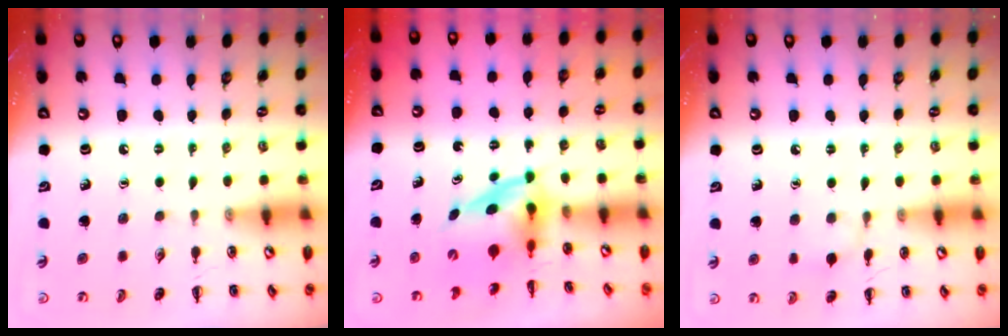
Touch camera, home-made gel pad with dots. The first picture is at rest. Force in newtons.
{"total": 3.7, "press": 3.7, "slide": 0.6}
{"total": 6.3, "press": 6.0, "slide": 1.8}